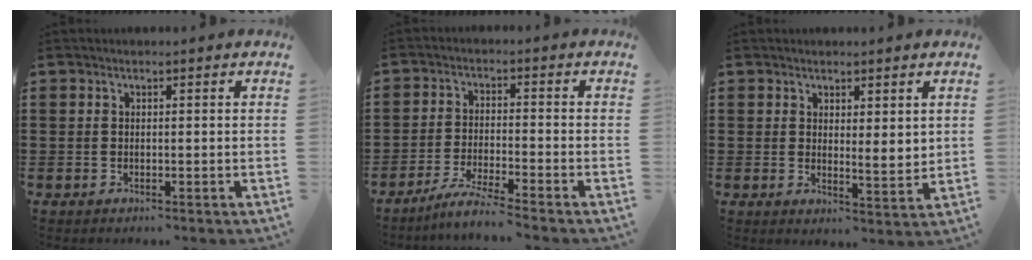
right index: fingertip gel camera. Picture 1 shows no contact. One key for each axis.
{"total": 4.3, "fx": -4.0, "fy": -0.6, "fz": 1.7, "tx": -0.043, "ty": -0.011, "tz": -0.081}
{"total": 2.7, "fx": 2.0, "fy": 1.0, "fz": 1.5, "tx": -0.025, "ty": -0.003, "tz": 0.036}